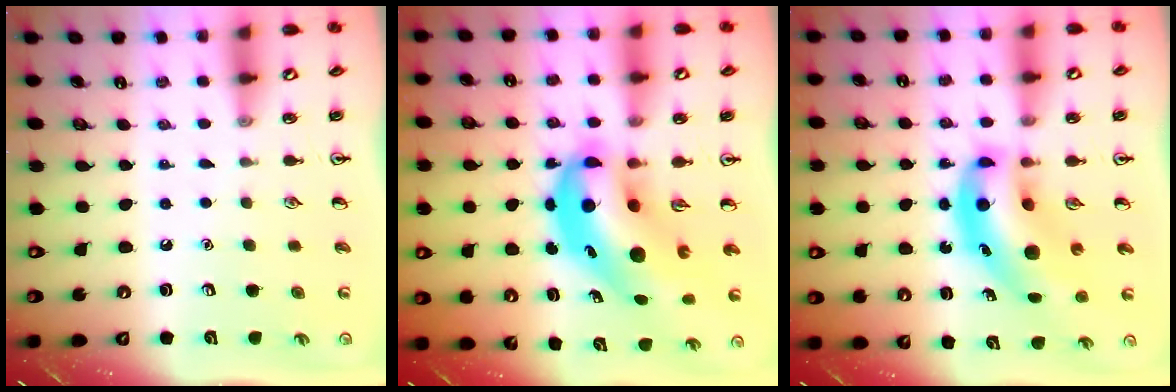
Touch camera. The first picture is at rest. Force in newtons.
{"total": 11.4, "press": 10.9, "slide": 3.2}
{"total": 13.0, "press": 12.4, "slide": 3.9}